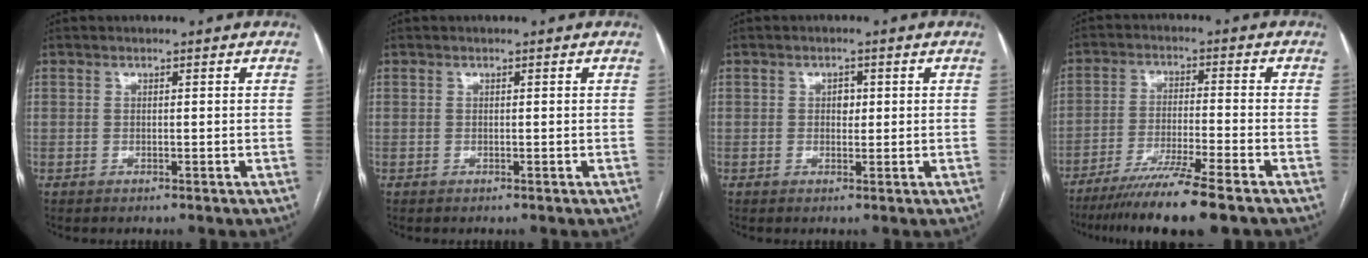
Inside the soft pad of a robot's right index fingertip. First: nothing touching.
{"total": 0.0}
{"total": 1.6, "force": [0.3, 1.2, 1.2], "torque": [-0.013, 0.002, 0.004]}
{"total": 11.4, "force": [-8.8, -1.1, 7.1], "torque": [-0.110, -0.036, -0.144]}